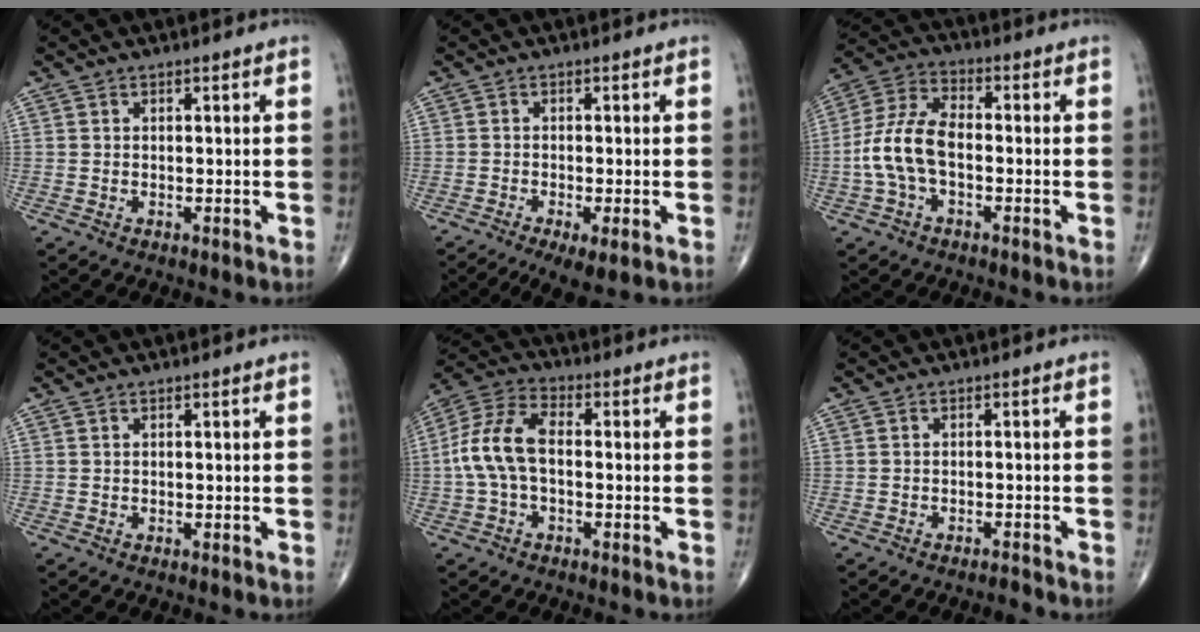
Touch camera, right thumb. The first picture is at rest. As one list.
[{"total": 5.9, "force": [-3.1, 1.6, 4.8], "torque": [-0.087, -0.010, -0.053]}, {"total": 10.4, "force": [-1.9, 5.7, 8.4], "torque": [-0.180, 0.035, -0.045]}, {"total": 0.0}, {"total": 10.2, "force": [-0.8, 5.7, 8.5], "torque": [-0.183, 0.034, -0.022]}, {"total": 1.0, "force": [-1.0, 0.0, 0.0], "torque": [-0.003, 0.006, -0.016]}]